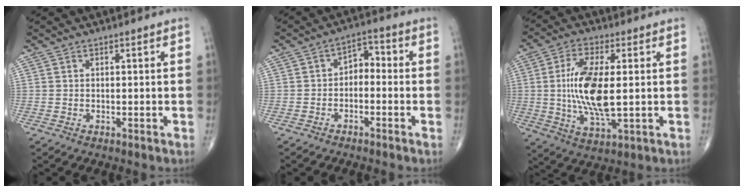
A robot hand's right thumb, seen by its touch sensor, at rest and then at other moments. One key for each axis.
{"total": 4.3, "fx": -1.0, "fy": 2.9, "fz": 3.0, "tx": -0.031, "ty": 0.031, "tz": -0.028}
{"total": 13.5, "fx": 0.4, "fy": 5.1, "fz": 12.5, "tx": -0.253, "ty": -0.013, "tz": 0.011}